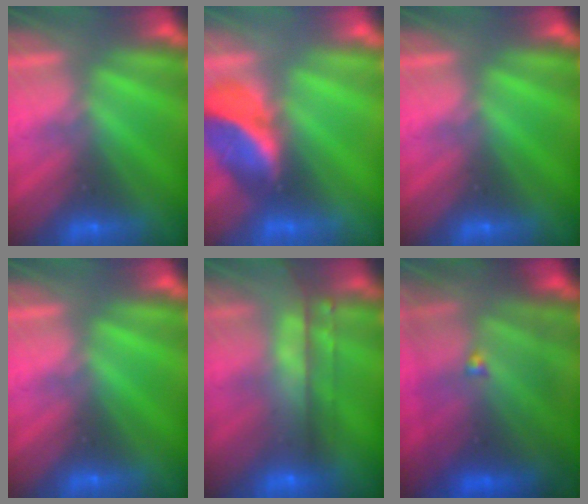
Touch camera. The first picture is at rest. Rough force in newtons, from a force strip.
{"total": 2.8}
{"total": 0.0}
{"total": 0.0}
{"total": 7.6}
{"total": 7.5}